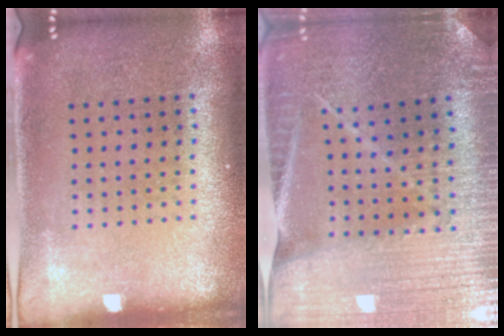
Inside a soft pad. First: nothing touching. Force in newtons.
{"total": 3.0, "press": 3.0, "slide": 0.2}